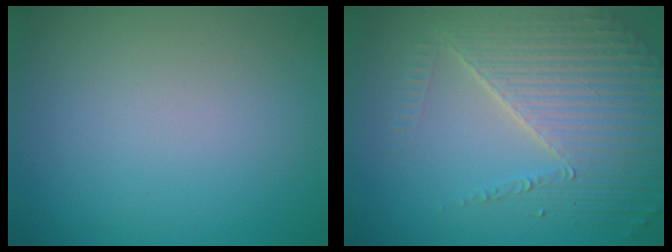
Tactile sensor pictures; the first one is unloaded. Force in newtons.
{"total": 6.7, "press": 5.0, "slide": 4.5}